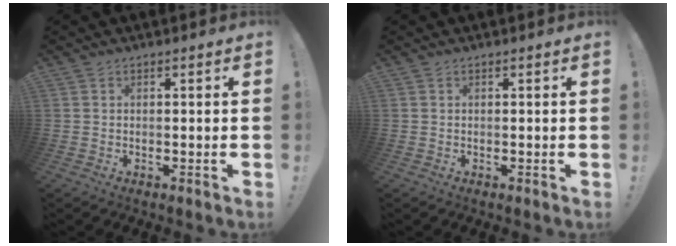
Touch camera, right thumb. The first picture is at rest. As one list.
[{"total": 0.0}]